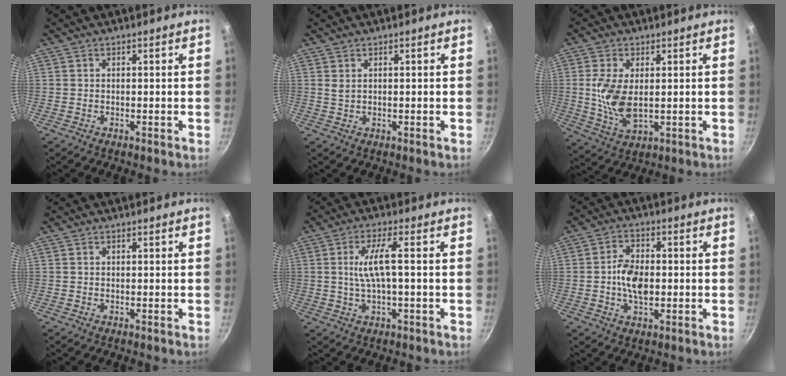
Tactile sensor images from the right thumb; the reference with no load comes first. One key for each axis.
{"total": 1.0, "fx": 0.5, "fy": 0.4, "fz": 0.7, "tx": -0.014, "ty": -0.001, "tz": 0.010}
{"total": 9.0, "fx": 0.7, "fy": 4.8, "fz": 7.6, "tx": -0.155, "ty": -0.011, "tz": 0.021}
{"total": 0.0}
{"total": 6.9, "fx": 0.2, "fy": 1.5, "fz": 6.7, "tx": -0.139, "ty": 0.010, "tz": 0.007}
{"total": 7.4, "fx": -0.7, "fy": 4.4, "fz": 6.0, "tx": -0.099, "ty": 0.011, "tz": -0.018}